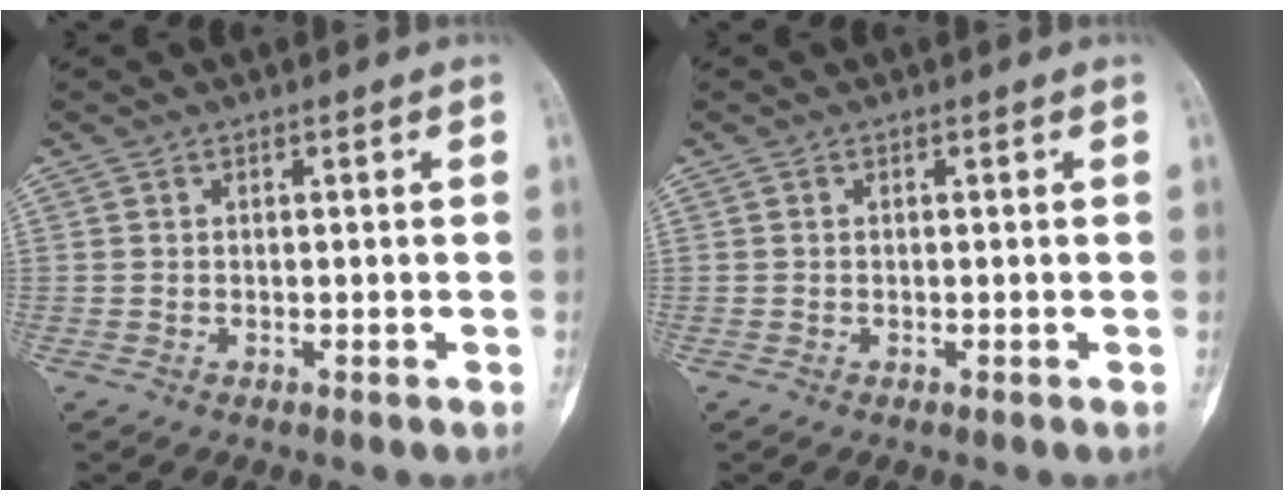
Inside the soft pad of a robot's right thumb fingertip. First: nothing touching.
{"total": 0.0}